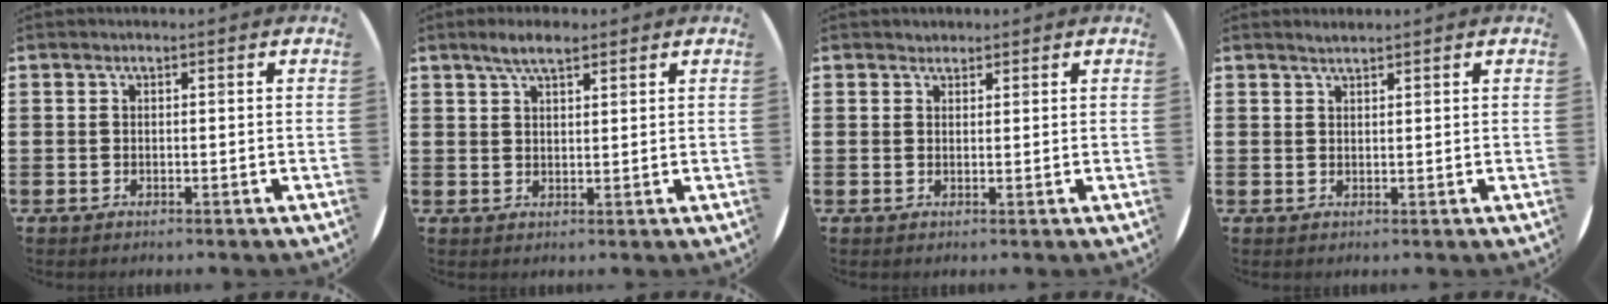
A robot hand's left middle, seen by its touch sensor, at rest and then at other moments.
{"total": 3.5, "force": [2.6, 0.9, 2.1], "torque": [-0.039, 0.003, 0.045]}
{"total": 1.0, "force": [1.0, 0.3, -0.1], "torque": [0.001, 0.001, 0.019]}
{"total": 1.2, "force": [1.1, -0.1, 0.3], "torque": [-0.007, 0.000, 0.021]}